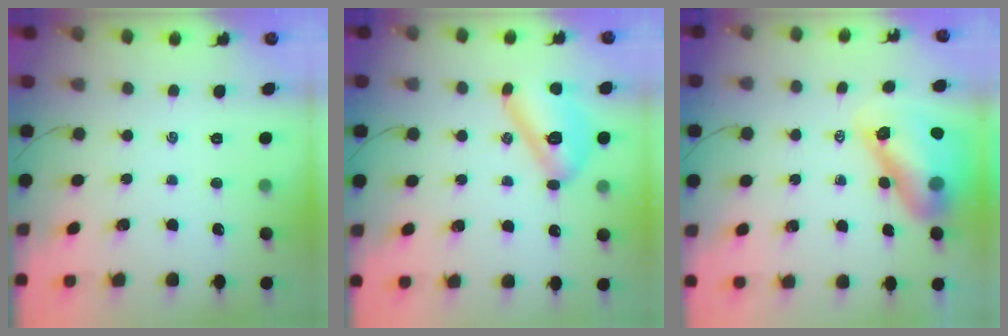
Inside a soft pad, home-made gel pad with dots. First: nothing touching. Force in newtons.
{"total": 11.7, "press": 11.7, "slide": 0.2}
{"total": 13.9, "press": 13.2, "slide": 4.5}